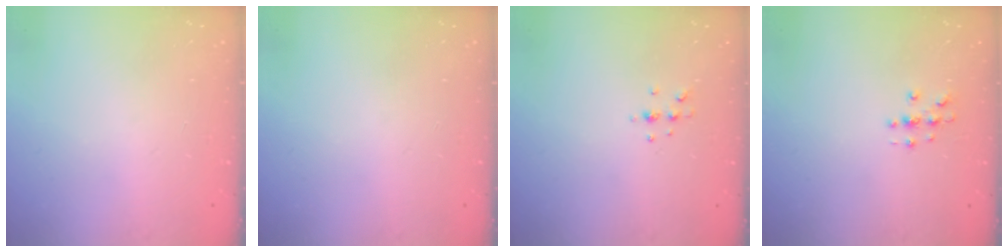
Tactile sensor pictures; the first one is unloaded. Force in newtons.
{"total": 0.0}
{"total": 3.8, "press": 3.8, "slide": 0.7}
{"total": 2.9, "press": 2.9, "slide": 0.3}